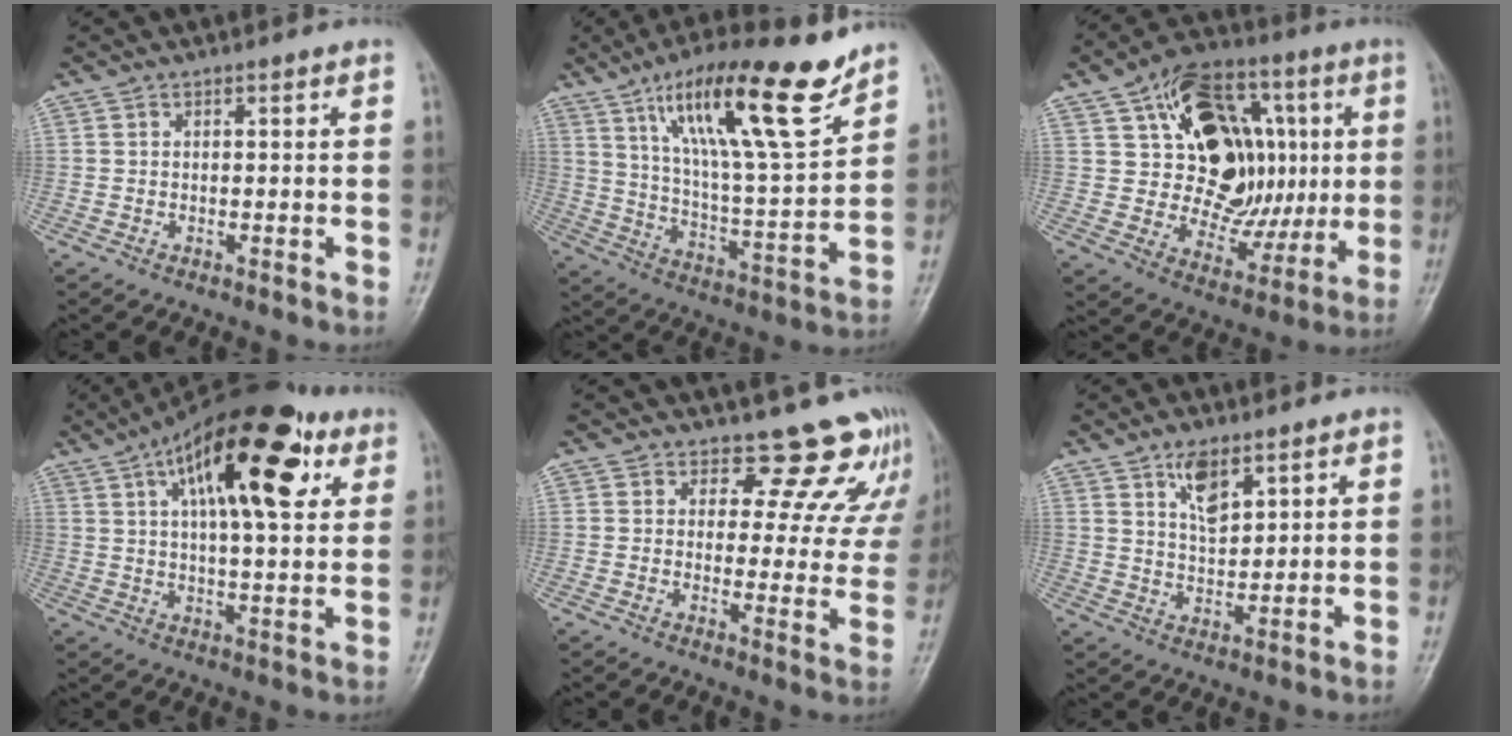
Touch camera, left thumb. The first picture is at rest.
{"total": 20.9, "force": [13.0, 4.1, 15.8], "torque": [-0.238, -0.056, 0.225]}
{"total": 22.5, "force": [4.0, 15.6, 15.7], "torque": [-0.185, 0.006, 0.072]}
{"total": 21.2, "force": [9.0, 8.4, 17.3], "torque": [-0.253, 0.000, 0.136]}
{"total": 13.4, "force": [11.8, 5.9, 2.1], "torque": [0.030, -0.077, 0.111]}
{"total": 6.4, "force": [3.5, 3.1, 4.3], "torque": [-0.059, -0.025, 0.065]}